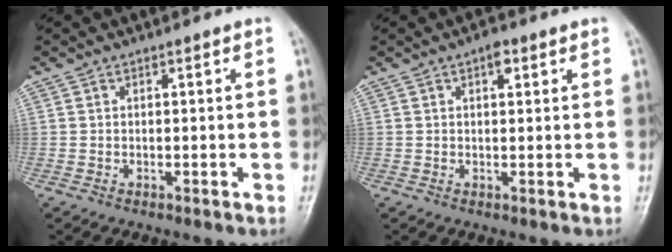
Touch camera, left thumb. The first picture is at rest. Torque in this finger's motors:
{"motor_torque": [0.30, 0.20, 0.33, -0.06, 0.00]}